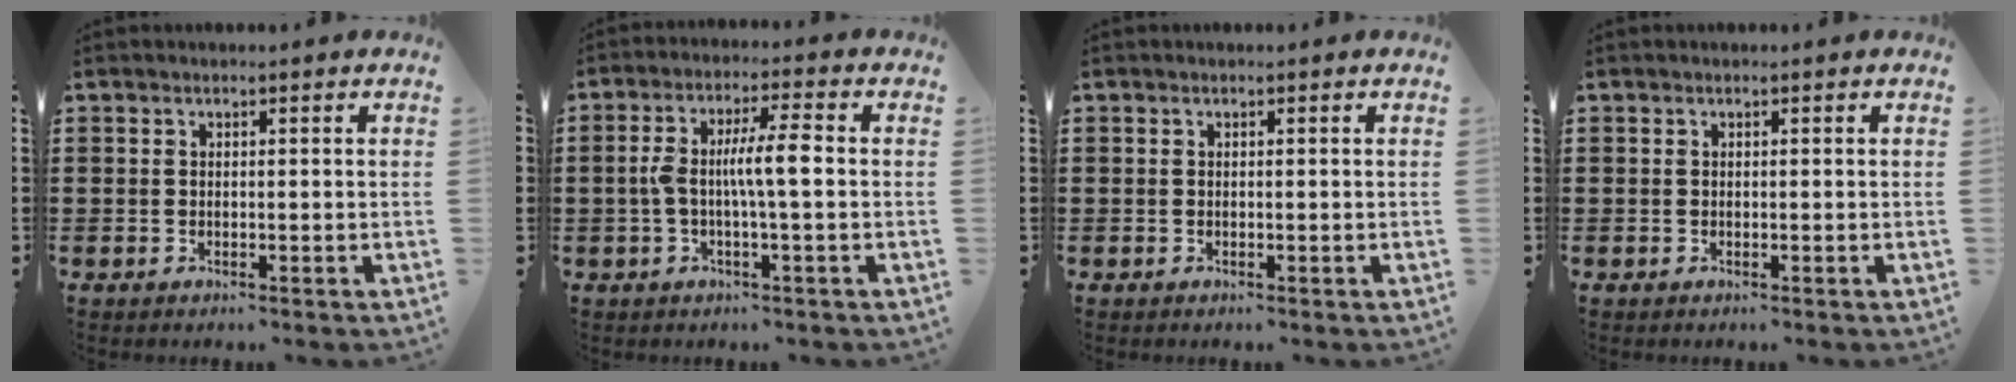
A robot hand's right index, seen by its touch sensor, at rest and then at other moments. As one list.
[{"total": 6.4, "force": [-0.3, 1.0, 6.3], "torque": [-0.124, 0.000, -0.013]}, {"total": 0.0}, {"total": 0.0}]